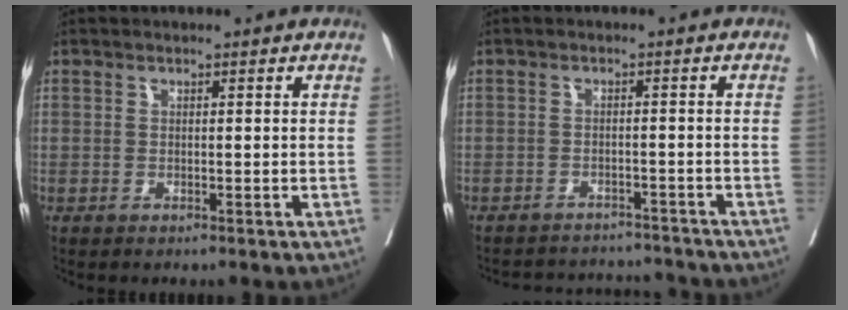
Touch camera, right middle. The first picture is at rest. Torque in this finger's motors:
{"motor_torque": [0.44, -0.66, 0.03, 0.02]}